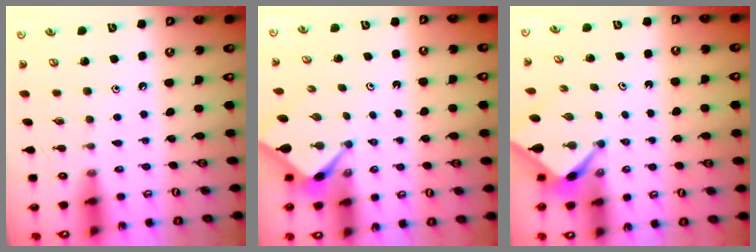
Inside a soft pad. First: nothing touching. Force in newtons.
{"total": 2.6, "press": 2.6, "slide": 0.3}
{"total": 3.3, "press": 3.3, "slide": 0.2}